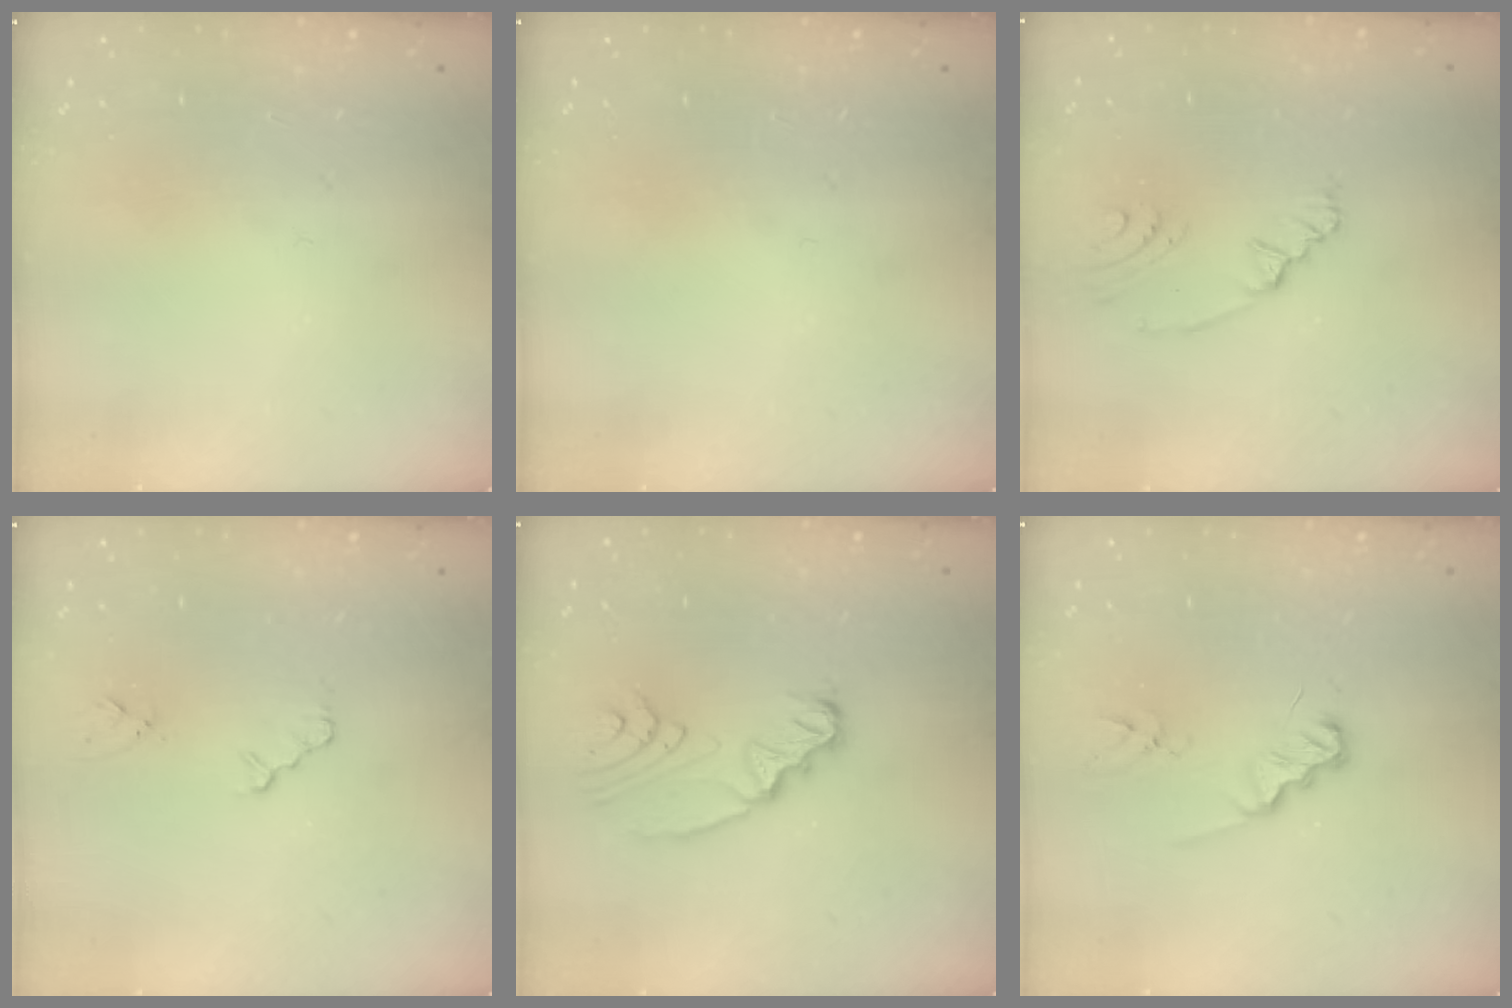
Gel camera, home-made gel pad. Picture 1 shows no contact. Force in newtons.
{"total": 0.0}
{"total": 2.8, "press": 2.1, "slide": 1.9}
{"total": 2.3, "press": 2.2, "slide": 0.4}
{"total": 7.8, "press": 7.5, "slide": 2.0}
{"total": 2.1, "press": 2.1, "slide": 0.3}